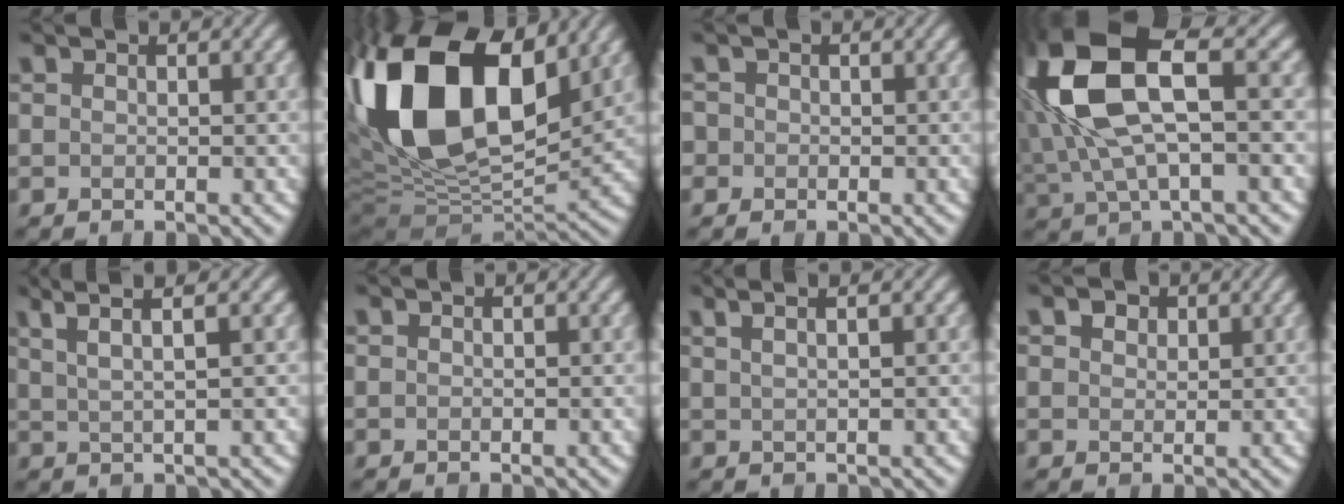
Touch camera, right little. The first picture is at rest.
{"total": 19.1, "force": [3.9, 10.8, 15.2], "torque": [-0.296, 0.018, 0.055]}
{"total": 1.0, "force": [-0.1, 1.0, 0.1], "torque": [0.005, 0.000, -0.008]}
{"total": 11.2, "force": [2.1, 4.8, 9.9], "torque": [-0.227, 0.011, 0.037]}
{"total": 5.2, "force": [3.4, 1.3, 3.8], "torque": [-0.059, 0.024, 0.027]}
{"total": 0.0}
{"total": 4.9, "force": [2.6, 2.3, 3.4], "torque": [-0.023, 0.041, 0.004]}
{"total": 1.6, "force": [1.0, 1.1, 0.6], "torque": [-0.010, -0.001, 0.016]}